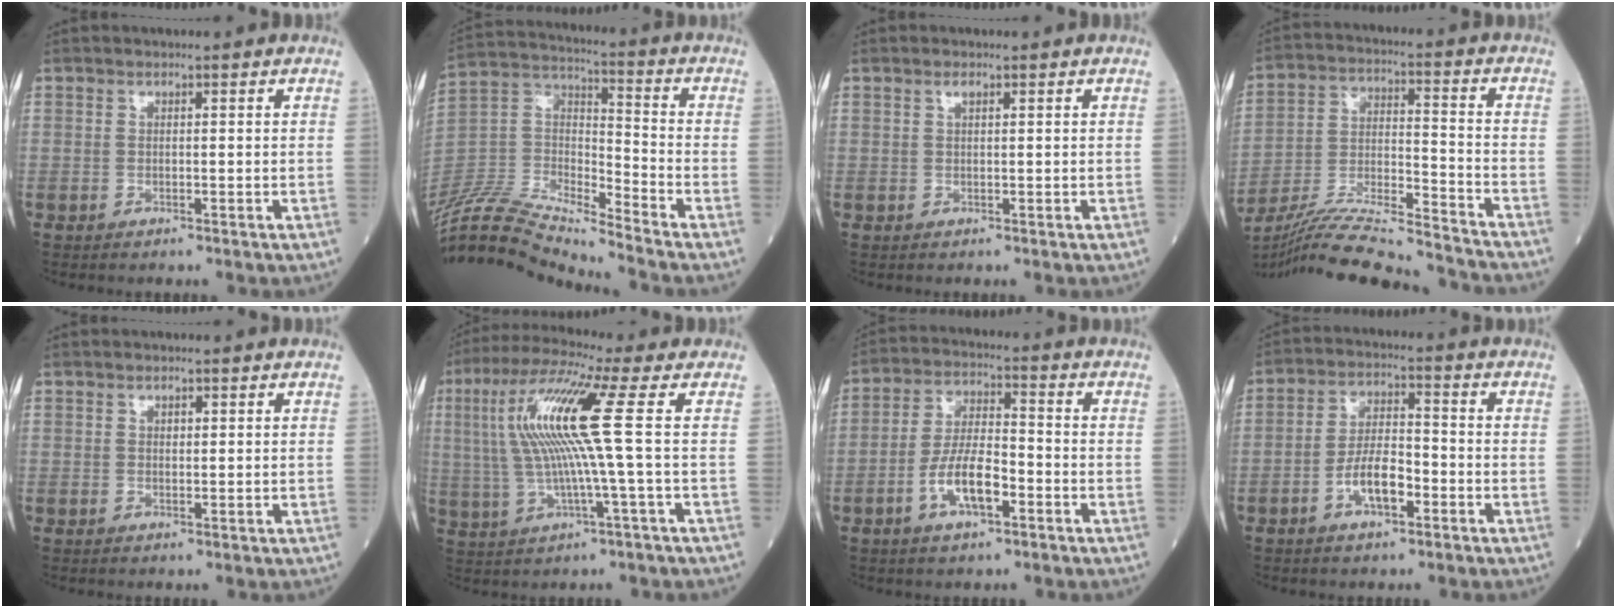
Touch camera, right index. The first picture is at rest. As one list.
[{"total": 16.0, "force": [-15.3, -0.4, 4.9], "torque": [-0.101, 0.031, -0.297]}, {"total": 0.7, "force": [0.5, 0.2, 0.5], "torque": [-0.009, 0.006, 0.011]}, {"total": 21.7, "force": [-20.0, 0.3, 8.3], "torque": [-0.168, -0.024, -0.330]}, {"total": 1.0, "force": [0.4, 0.6, 0.7], "torque": [-0.010, -0.002, 0.007]}, {"total": 12.4, "force": [1.9, -0.8, 12.3], "torque": [-0.257, 0.017, 0.034]}, {"total": 8.2, "force": [-3.3, 2.7, 7.0], "torque": [-0.140, 0.007, -0.060]}, {"total": 6.6, "force": [-2.7, 2.4, 5.5], "torque": [-0.107, 0.011, -0.048]}]